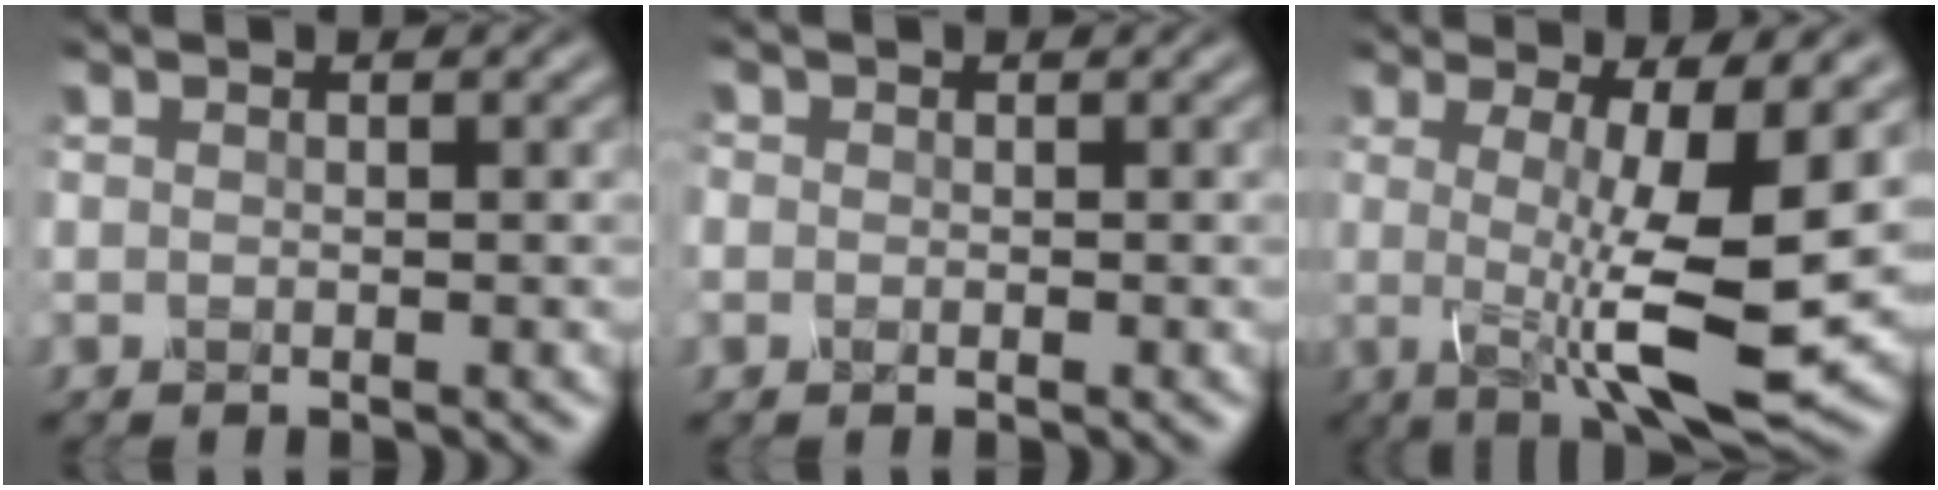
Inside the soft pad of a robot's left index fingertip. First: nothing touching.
{"total": 1.5, "force": [0.4, 1.4, 0.6], "torque": [0.001, 0.002, -0.008]}
{"total": 9.7, "force": [-0.6, 2.2, 9.4], "torque": [-0.138, -0.011, -0.007]}